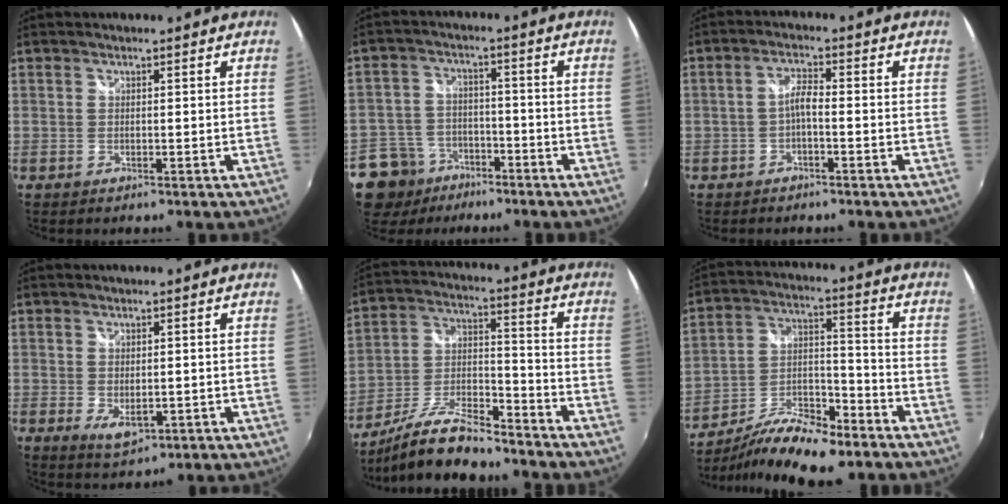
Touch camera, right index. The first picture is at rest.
{"total": 10.7, "force": [-6.5, 8.2, 2.3], "torque": [-0.077, 0.021, -0.099]}
{"total": 2.8, "force": [-1.2, 0.6, 2.5], "torque": [-0.053, 0.008, -0.024]}
{"total": 4.1, "force": [-0.7, 2.4, 3.2], "torque": [-0.055, -0.014, -0.005]}
{"total": 14.4, "force": [-11.8, 4.0, 7.1], "torque": [-0.156, 0.000, -0.215]}
{"total": 15.8, "force": [-12.2, 4.6, 8.8], "torque": [-0.175, -0.008, -0.217]}